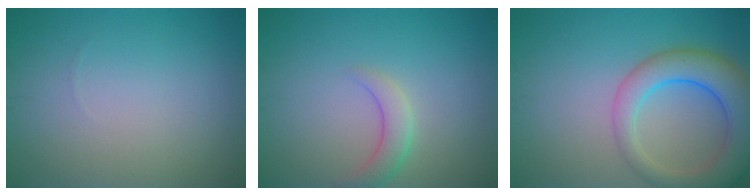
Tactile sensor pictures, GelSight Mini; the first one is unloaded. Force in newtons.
{"total": 2.3, "press": 2.2, "slide": 0.1}
{"total": 7.3, "press": 7.2, "slide": 0.6}